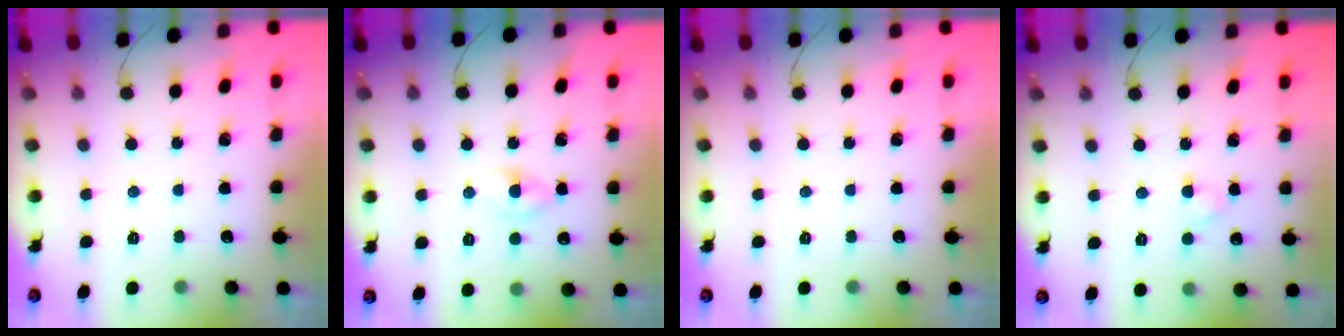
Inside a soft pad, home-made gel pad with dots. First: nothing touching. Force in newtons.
{"total": 1.8, "press": 1.5, "slide": 1.0}
{"total": 0.0}
{"total": 2.7, "press": 2.5, "slide": 1.1}